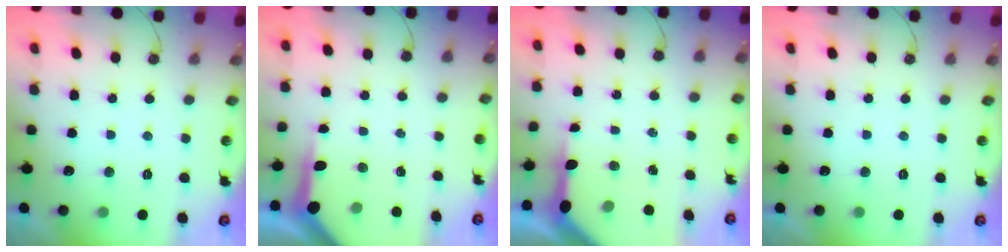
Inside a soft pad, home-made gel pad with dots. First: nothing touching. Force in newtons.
{"total": 5.2, "press": 5.2, "slide": 0.2}
{"total": 9.1, "press": 9.1, "slide": 1.0}
{"total": 0.0}